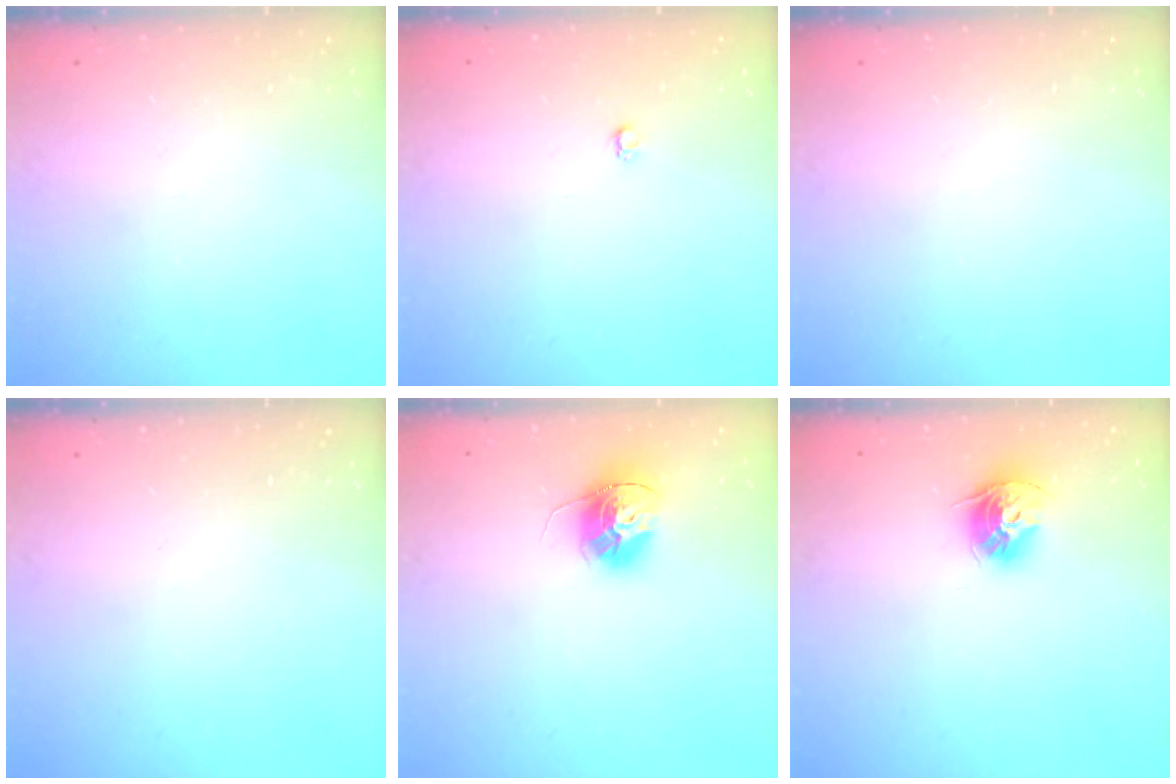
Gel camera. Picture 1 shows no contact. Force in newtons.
{"total": 2.6, "press": 2.6, "slide": 0.4}
{"total": 0.0}
{"total": 0.0}
{"total": 12.8, "press": 12.7, "slide": 1.3}
{"total": 10.6, "press": 10.6, "slide": 1.0}